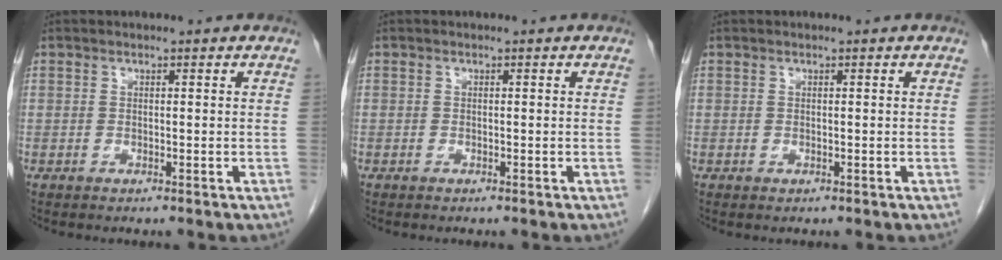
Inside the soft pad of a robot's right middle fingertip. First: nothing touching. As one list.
[{"total": 0.0}, {"total": 0.0}]